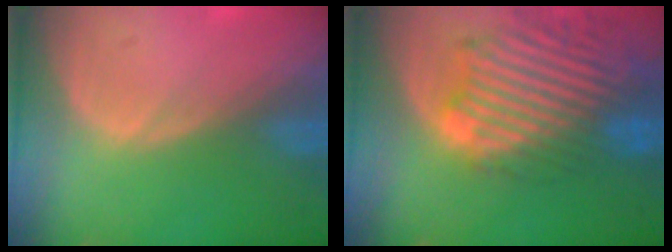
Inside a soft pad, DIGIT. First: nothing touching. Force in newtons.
{"total": 13.7, "press": 11.7, "slide": 7.2}